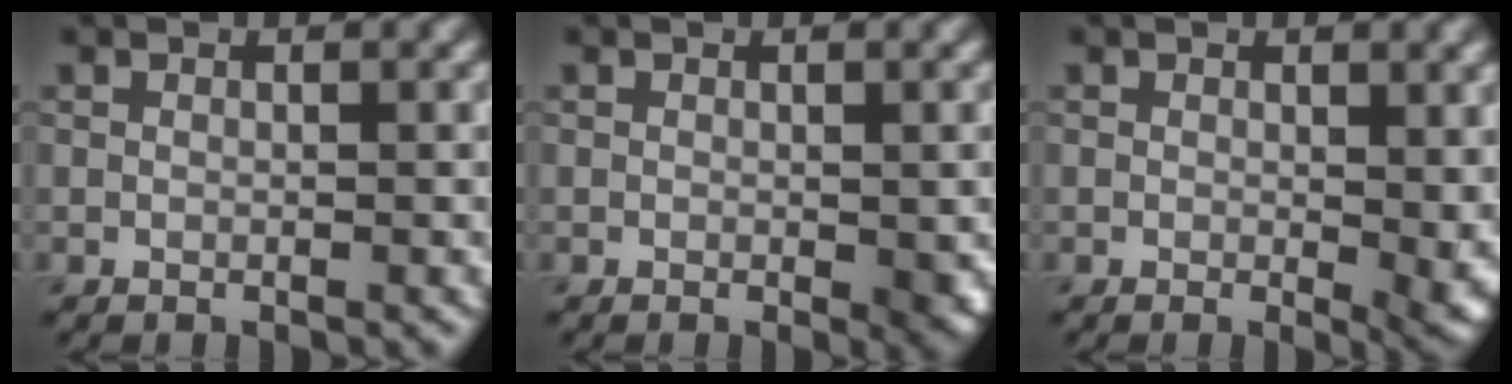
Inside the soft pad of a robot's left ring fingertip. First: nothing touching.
{"total": 1.4, "force": [-0.2, 0.5, 1.3], "torque": [-0.015, -0.005, -0.001]}
{"total": 2.9, "force": [0.2, 1.0, 2.7], "torque": [-0.026, -0.008, 0.004]}